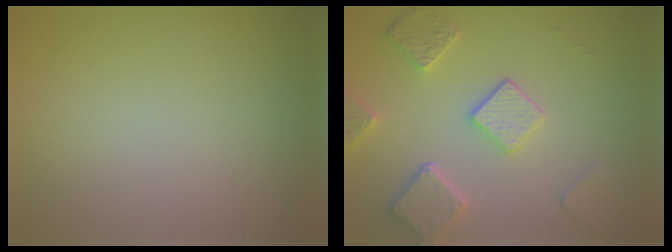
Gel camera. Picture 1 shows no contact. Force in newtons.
{"total": 5.3, "press": 4.1, "slide": 3.4}